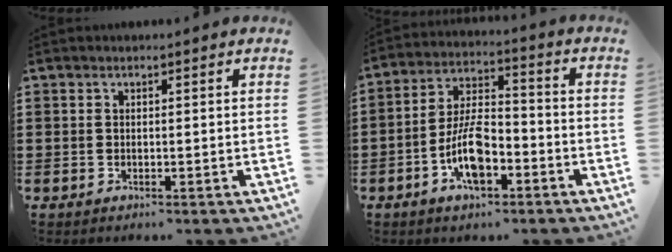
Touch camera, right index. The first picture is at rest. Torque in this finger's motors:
{"motor_torque": [2.14, 0.00, 0.97, 0.21]}